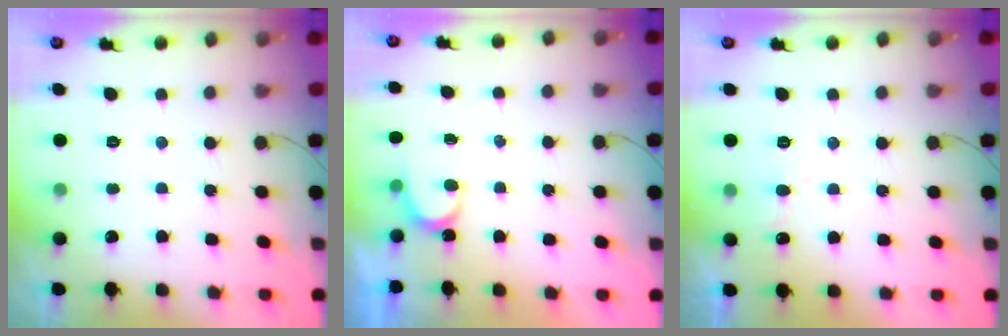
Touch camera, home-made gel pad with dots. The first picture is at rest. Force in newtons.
{"total": 3.7, "press": 3.7, "slide": 0.4}
{"total": 6.1, "press": 6.0, "slide": 0.6}